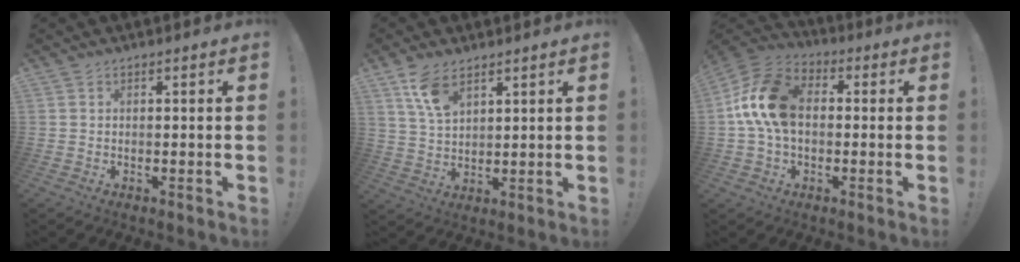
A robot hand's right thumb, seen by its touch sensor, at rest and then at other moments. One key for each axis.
{"total": 8.2, "fx": 5.1, "fy": 4.0, "fz": 5.1, "tx": -0.095, "ty": -0.019, "tz": 0.097}
{"total": 16.4, "fx": 0.9, "fy": 11.0, "fz": 12.1, "tx": -0.212, "ty": 0.025, "tz": 0.021}